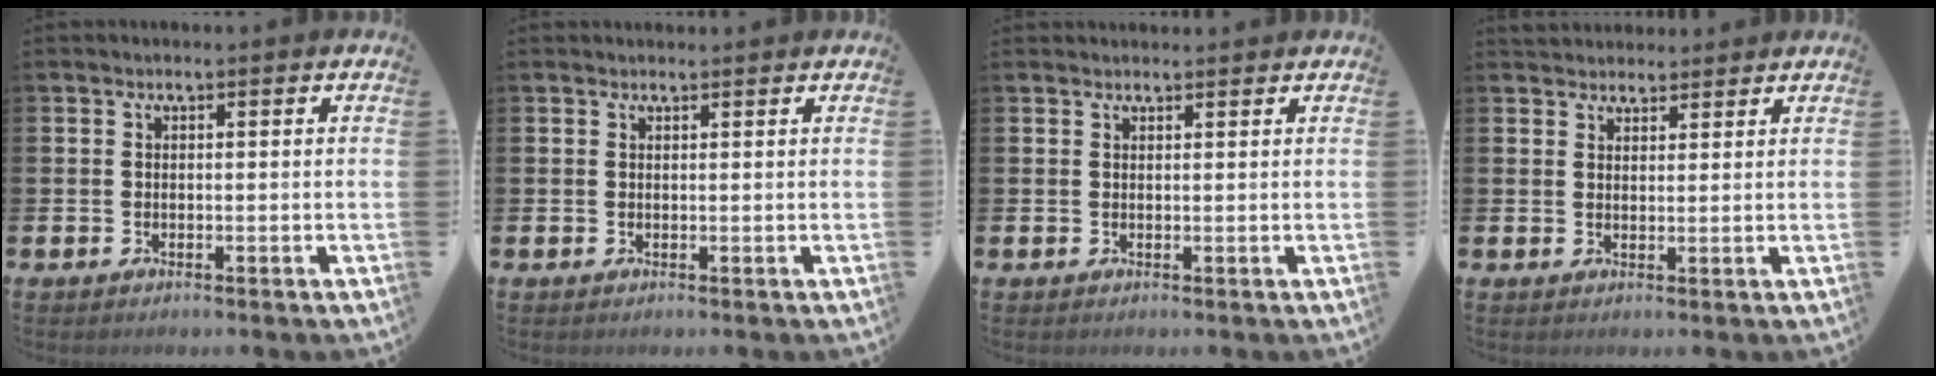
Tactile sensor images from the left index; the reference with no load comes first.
{"total": 0.6, "force": [0.6, 0.1, 0.0], "torque": [0.009, -0.003, 0.009]}
{"total": 0.9, "force": [0.9, 0.1, 0.1], "torque": [0.007, -0.003, 0.014]}
{"total": 2.9, "force": [2.7, 0.9, -0.2], "torque": [0.007, -0.010, 0.049]}